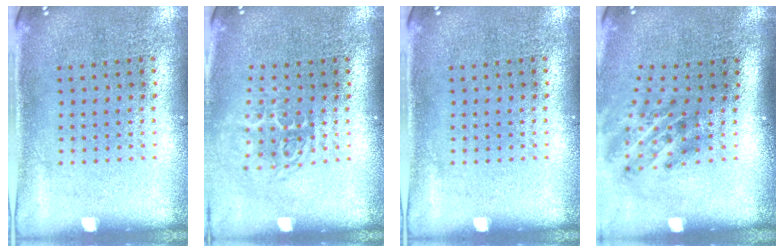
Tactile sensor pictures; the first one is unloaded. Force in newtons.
{"total": 1.7, "press": 1.2, "slide": 1.2}
{"total": 0.0}
{"total": 1.9, "press": 1.2, "slide": 1.5}